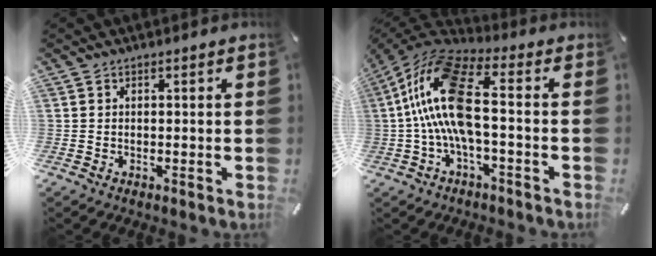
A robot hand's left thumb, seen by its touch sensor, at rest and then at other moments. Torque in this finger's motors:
{"motor_torque": [-0.63, 2.86, 2.77, 0.00, 0.82]}